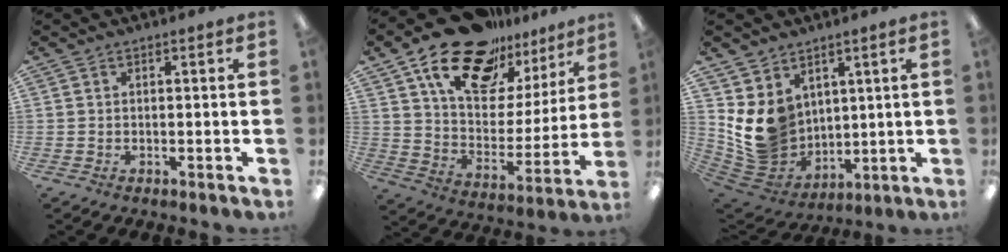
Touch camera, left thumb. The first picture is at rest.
{"total": 22.2, "force": [15.7, 11.2, 11.1], "torque": [-0.184, -0.094, 0.279]}
{"total": 12.0, "force": [4.1, 10.2, 4.9], "torque": [-0.122, -0.037, 0.087]}